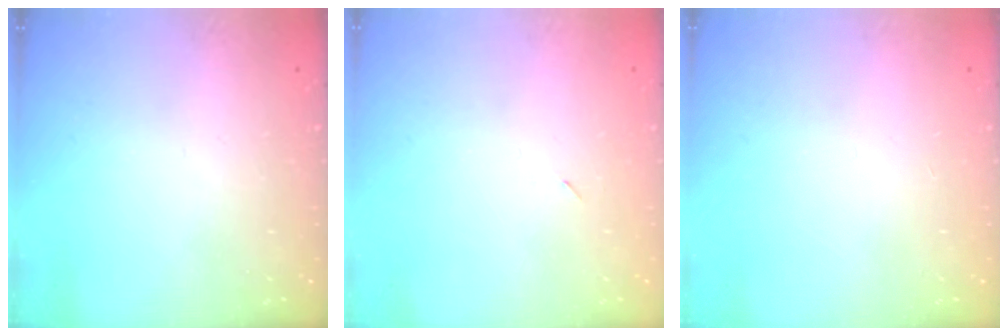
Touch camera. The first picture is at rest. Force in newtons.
{"total": 2.3, "press": 1.9, "slide": 1.2}
{"total": 0.0}